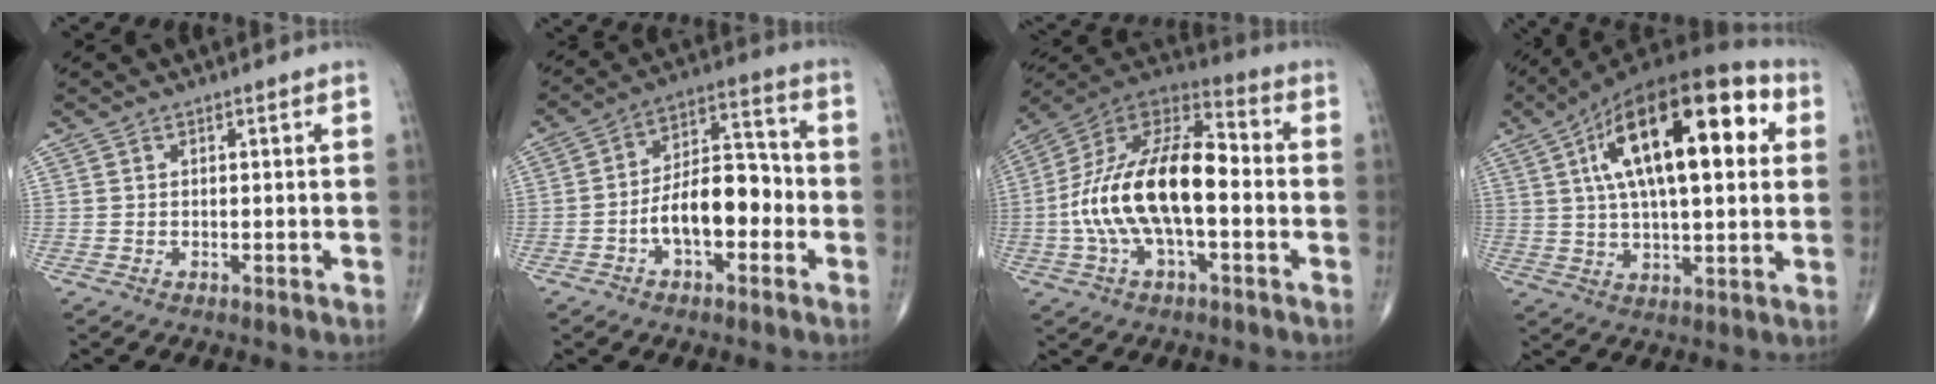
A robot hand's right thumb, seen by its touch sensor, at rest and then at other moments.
{"total": 12.5, "force": [-3.4, 6.6, 10.1], "torque": [-0.146, 0.045, -0.064]}
{"total": 21.0, "force": [-2.3, 9.8, 18.4], "torque": [-0.342, 0.043, -0.046]}
{"total": 24.9, "force": [6.9, 10.1, 21.8], "torque": [-0.347, 0.016, 0.100]}